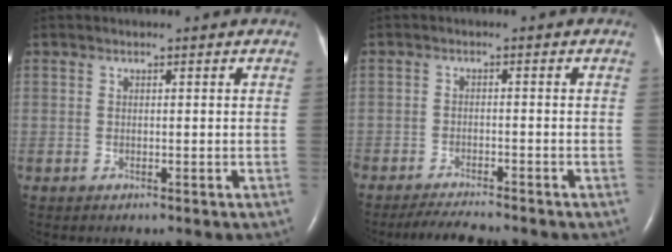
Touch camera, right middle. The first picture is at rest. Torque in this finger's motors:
{"motor_torque": [0.61, -0.55, 0.06, 0.02]}